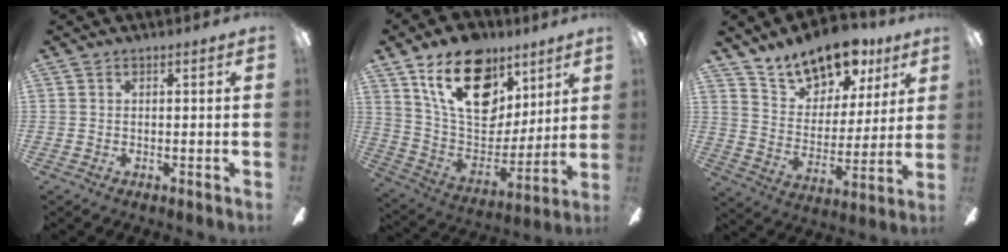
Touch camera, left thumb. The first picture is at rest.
{"total": 22.4, "force": [12.7, 13.4, 12.8], "torque": [-0.216, -0.062, 0.225]}
{"total": 16.1, "force": [12.7, 7.5, 6.5], "torque": [-0.111, -0.083, 0.228]}